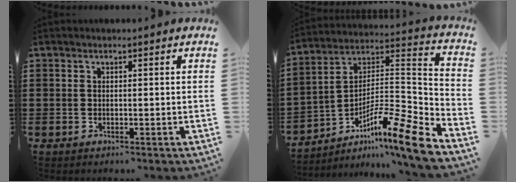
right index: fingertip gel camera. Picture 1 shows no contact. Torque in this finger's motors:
{"motor_torque": [-0.40, 0.00, -0.03, -0.04]}